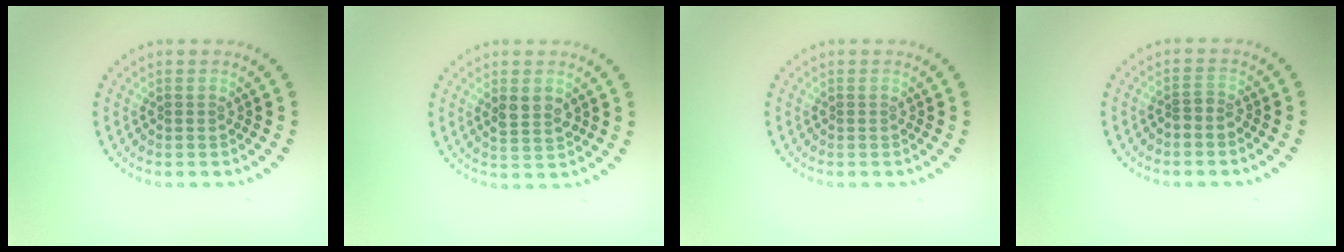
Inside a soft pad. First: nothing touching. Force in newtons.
{"total": 2.1, "press": 2.1, "slide": 0.4}
{"total": 0.0}
{"total": 0.9, "press": 0.6, "slide": 0.7}